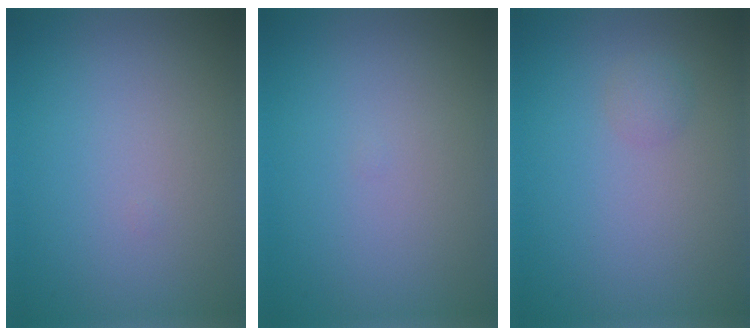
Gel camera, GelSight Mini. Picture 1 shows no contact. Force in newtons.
{"total": 0.0}
{"total": 1.0, "press": 1.0, "slide": 0.0}